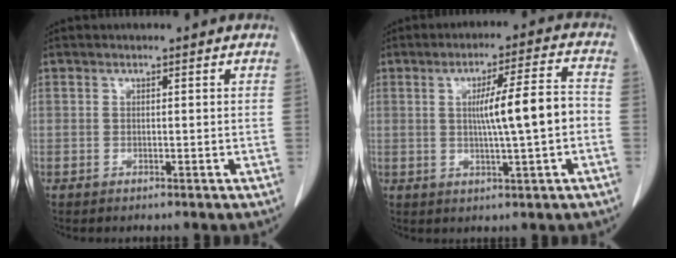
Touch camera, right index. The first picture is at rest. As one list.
[{"total": 9.2, "force": [-0.4, 0.4, 9.2], "torque": [-0.140, 0.013, -0.008]}]